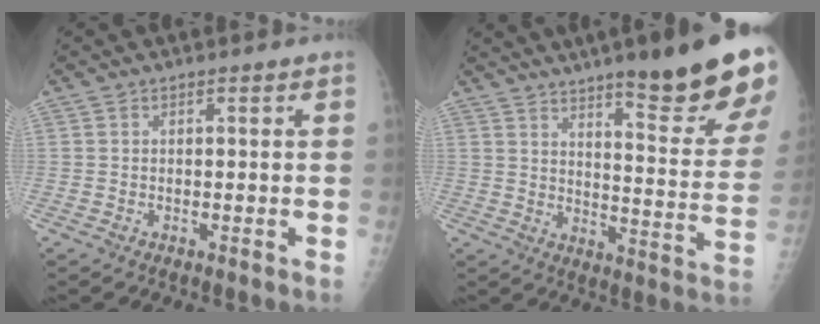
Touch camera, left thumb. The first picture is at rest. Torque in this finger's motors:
{"motor_torque": [0.95, 0.86, 1.94, -0.84, 0.40]}